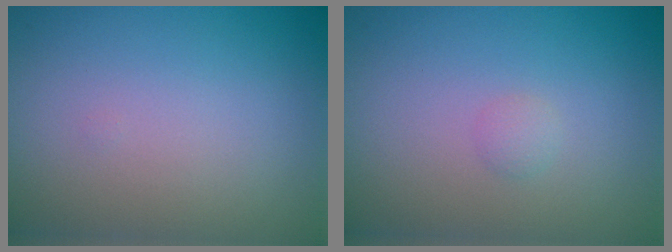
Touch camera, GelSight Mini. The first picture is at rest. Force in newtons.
{"total": 0.7, "press": 0.7, "slide": 0.0}